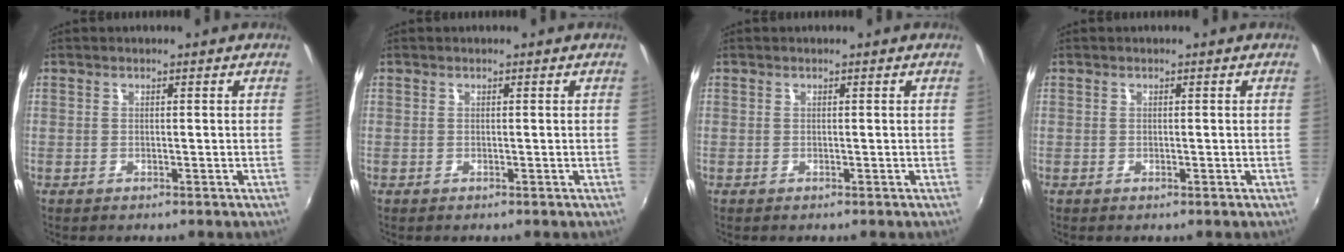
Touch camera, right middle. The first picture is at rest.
{"total": 0.0}
{"total": 0.0}
{"total": 0.0}